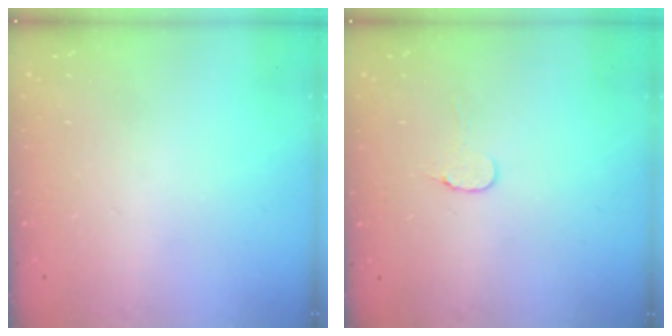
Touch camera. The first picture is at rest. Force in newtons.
{"total": 4.5, "press": 4.5, "slide": 0.4}